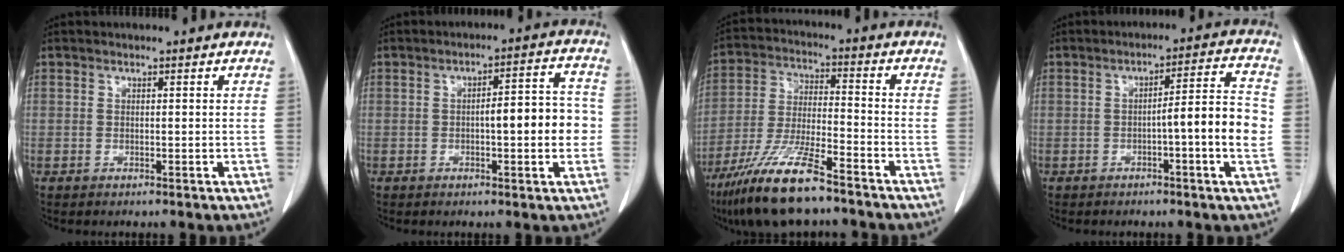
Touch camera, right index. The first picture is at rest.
{"total": 8.1, "force": [-1.0, 1.9, 7.8], "torque": [-0.103, 0.025, -0.013]}
{"total": 13.5, "force": [-9.8, 1.7, 9.1], "torque": [-0.184, -0.028, -0.180]}
{"total": 8.3, "force": [-1.7, -0.1, 8.1], "torque": [-0.111, 0.017, -0.027]}